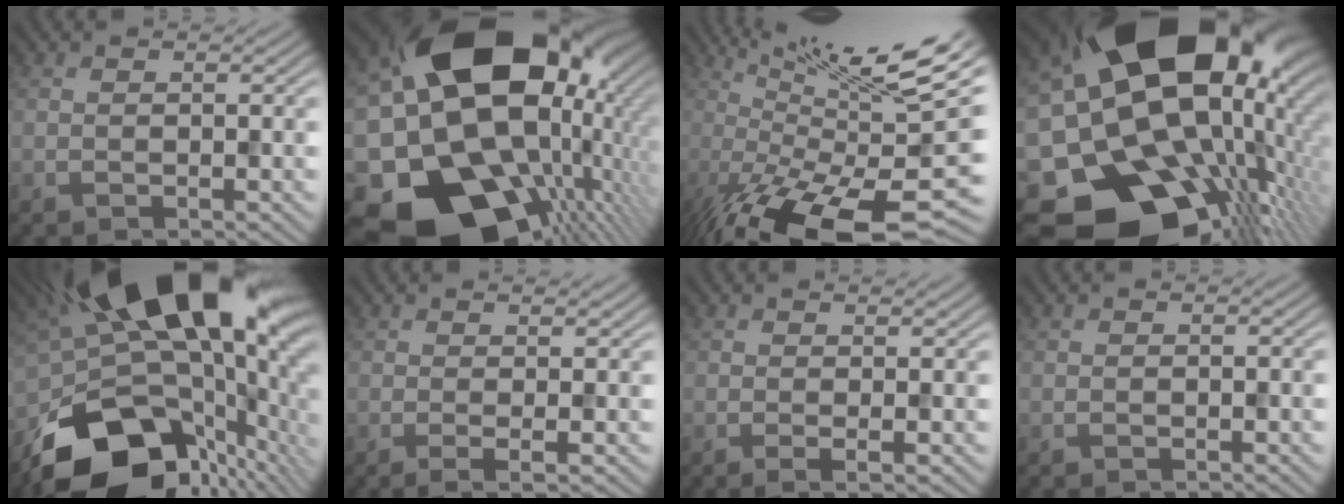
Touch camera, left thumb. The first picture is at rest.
{"total": 23.1, "force": [-1.9, 18.0, 14.3], "torque": [-0.249, -0.048, -0.040]}
{"total": 17.7, "force": [-1.0, 3.1, 17.4], "torque": [-0.251, 0.002, 0.002]}
{"total": 22.5, "force": [-0.4, 16.5, 15.3], "torque": [-0.273, -0.072, -0.006]}
{"total": 20.0, "force": [-2.7, 11.4, 16.2], "torque": [-0.249, -0.074, -0.014]}
{"total": 2.6, "force": [0.3, 0.5, 2.5], "torque": [-0.037, 0.006, -0.002]}
{"total": 2.1, "force": [0.3, 0.4, 2.0], "torque": [-0.032, 0.005, 0.000]}
{"total": 0.0}